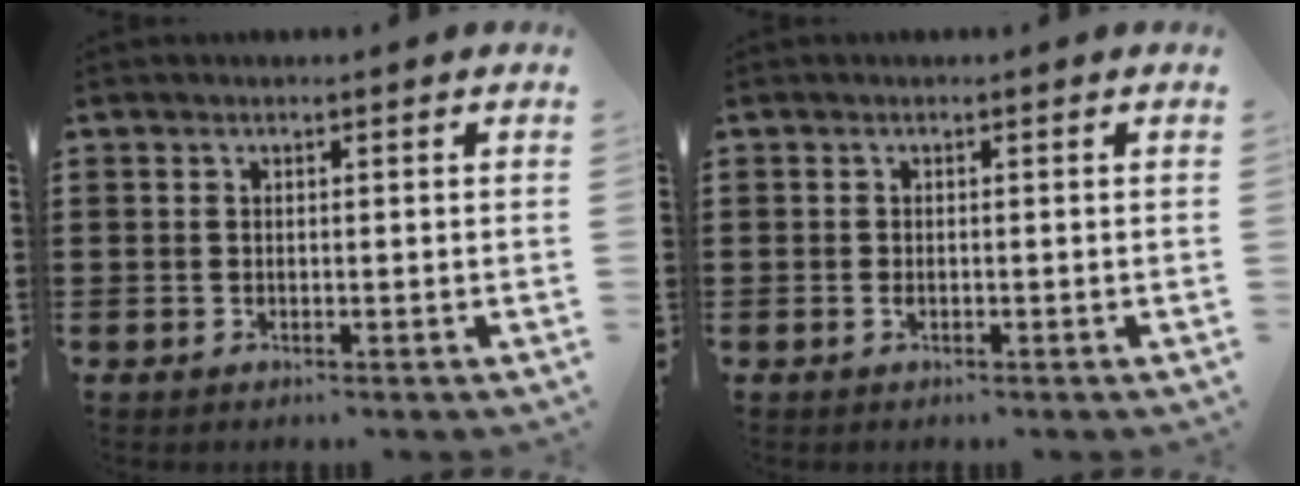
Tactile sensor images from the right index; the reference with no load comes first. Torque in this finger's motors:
{"motor_torque": [1.95, 0.18, 0.03, -0.03]}